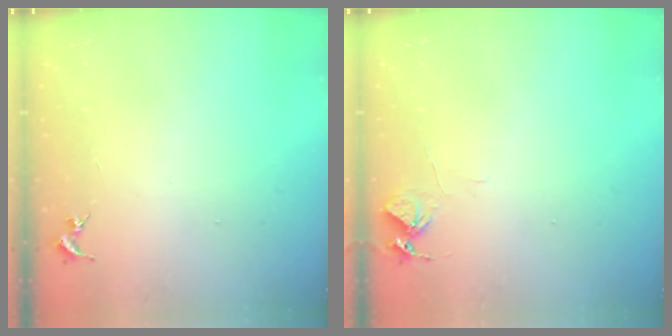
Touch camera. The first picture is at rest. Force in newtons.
{"total": 5.9, "press": 5.9, "slide": 0.6}